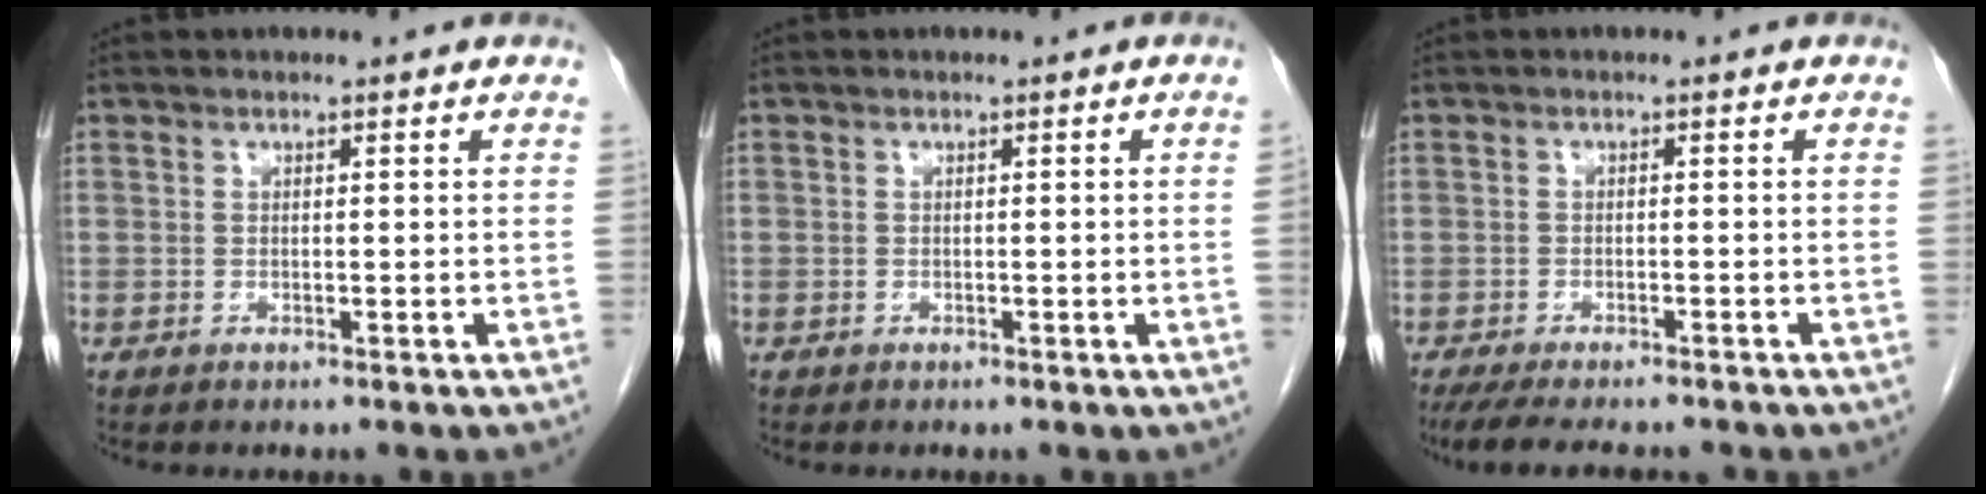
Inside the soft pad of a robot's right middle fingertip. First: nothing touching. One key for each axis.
{"total": 0.6, "fx": -0.1, "fy": -0.2, "fz": 0.6, "tx": -0.005, "ty": 0.000, "tz": -0.002}
{"total": 9.2, "fx": -8.0, "fy": 2.0, "fz": 4.2, "tx": -0.063, "ty": -0.014, "tz": -0.117}